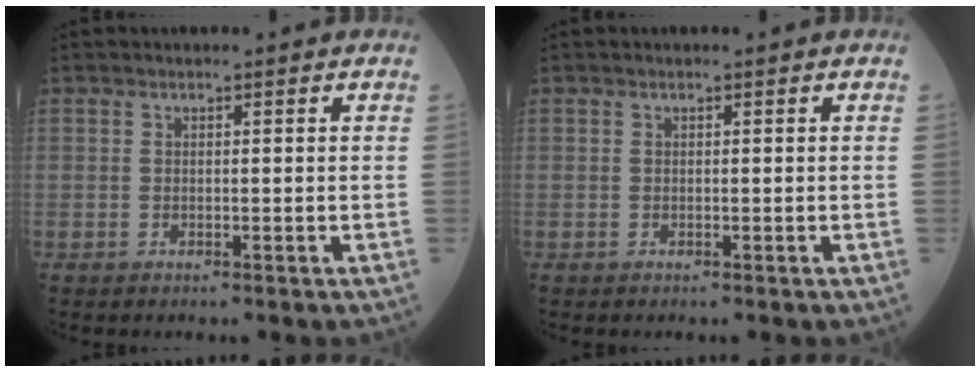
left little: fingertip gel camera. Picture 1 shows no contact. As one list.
[{"total": 0.0}]